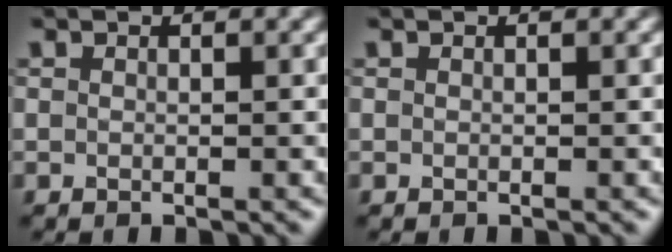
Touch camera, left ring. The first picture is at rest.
{"total": 0.0}